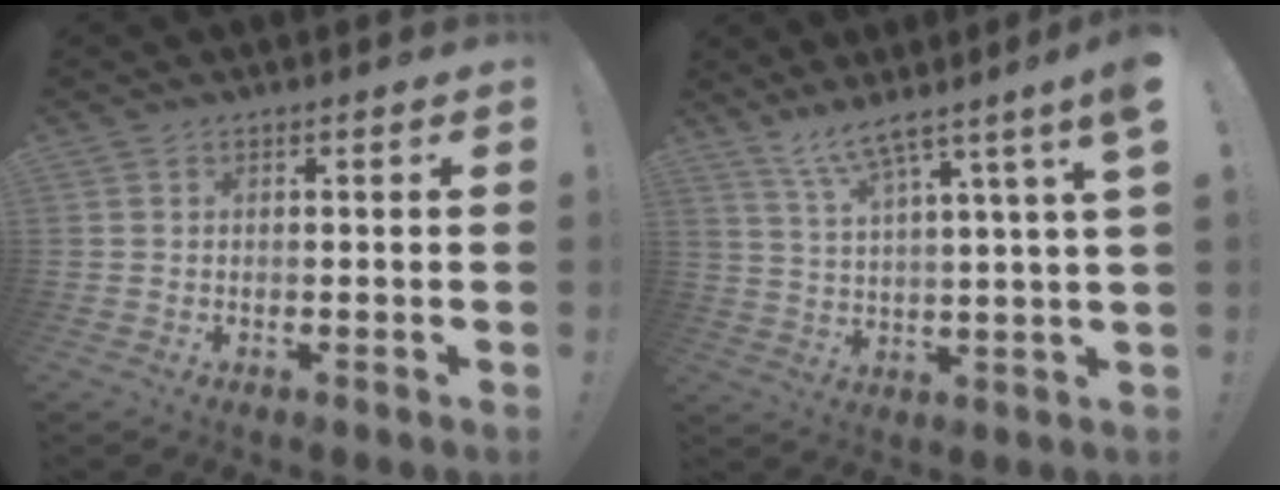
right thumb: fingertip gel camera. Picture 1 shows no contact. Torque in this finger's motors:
{"motor_torque": [0.00, 0.00, 0.64, 0.63, 0.05]}